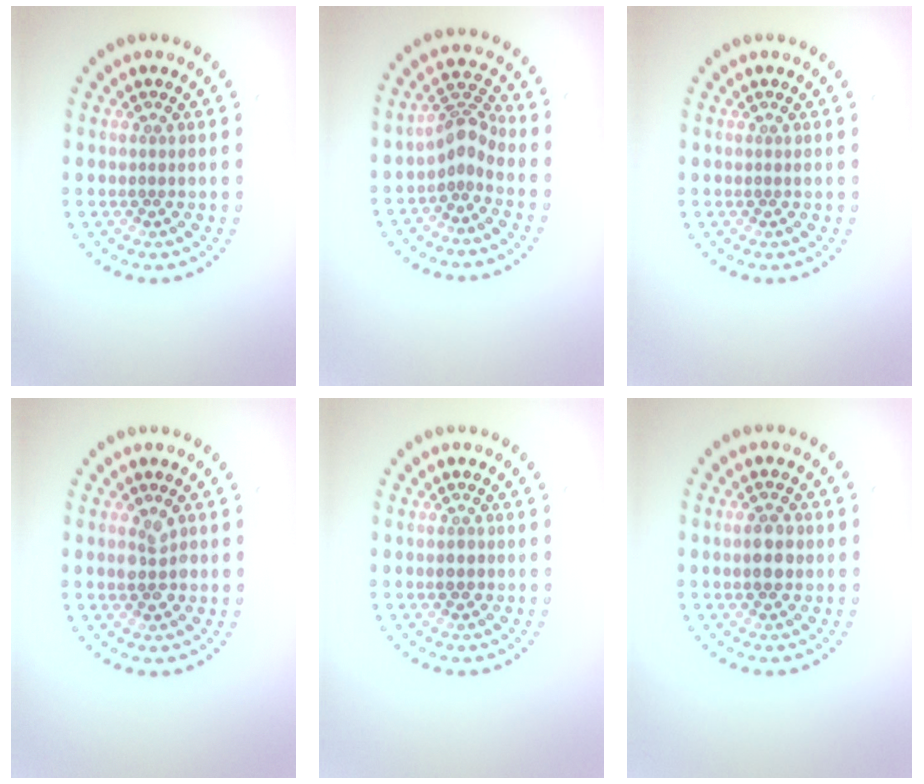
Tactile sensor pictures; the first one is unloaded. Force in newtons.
{"total": 2.6, "press": 1.9, "slide": 1.8}
{"total": 0.0}
{"total": 2.1, "press": 2.1, "slide": 0.2}
{"total": 1.2, "press": 1.1, "slide": 0.2}
{"total": 3.0, "press": 3.0, "slide": 0.1}